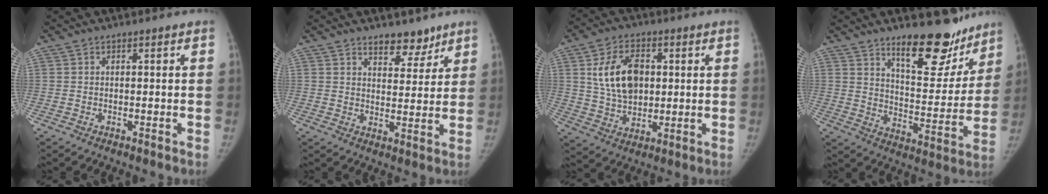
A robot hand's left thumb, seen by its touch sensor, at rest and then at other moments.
{"total": 6.3, "force": [4.8, 3.1, 2.6], "torque": [-0.006, -0.034, 0.075]}
{"total": 12.5, "force": [2.7, 8.3, 8.9], "torque": [-0.132, -0.006, 0.054]}
{"total": 16.5, "force": [12.2, 6.4, 9.0], "torque": [-0.067, -0.096, 0.183]}